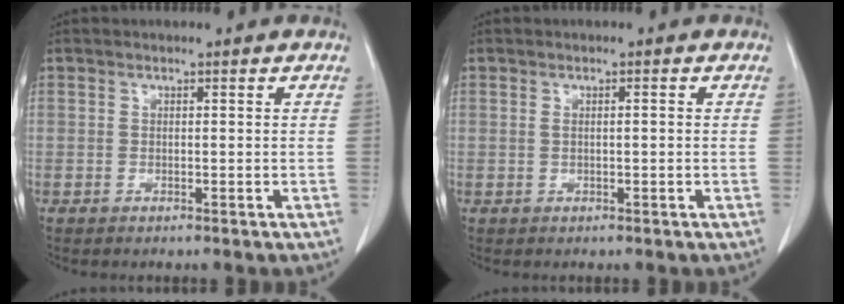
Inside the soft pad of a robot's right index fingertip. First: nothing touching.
{"total": 1.0, "force": [0.1, 0.2, 1.0], "torque": [-0.020, 0.005, 0.005]}